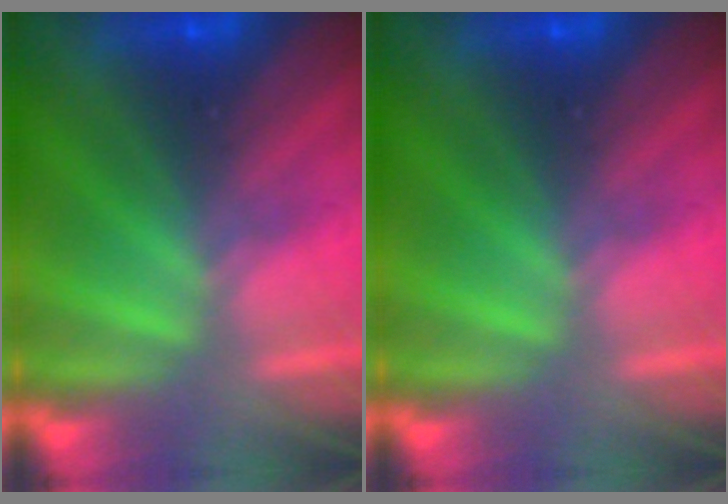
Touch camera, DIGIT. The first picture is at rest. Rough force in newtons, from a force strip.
{"total": 0.0}